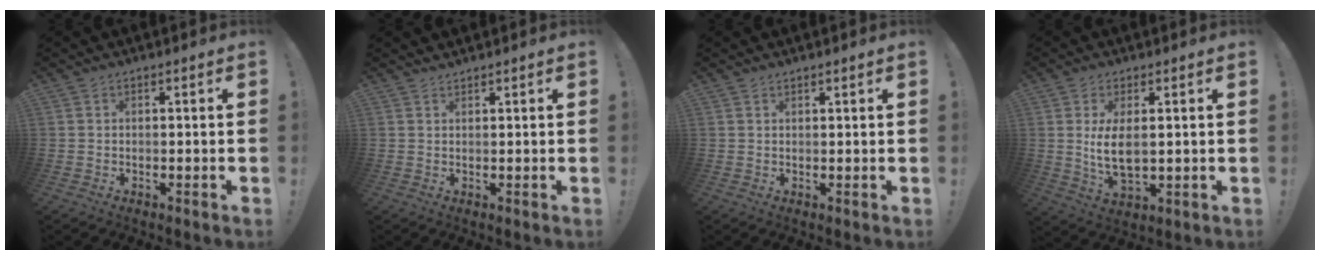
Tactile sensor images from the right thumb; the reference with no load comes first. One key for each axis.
{"total": 1.2, "fx": 1.2, "fy": 0.0, "fz": 0.0, "tx": 0.008, "ty": -0.005, "tz": 0.021}
{"total": 0.9, "fx": 0.8, "fy": 0.0, "fz": 0.2, "tx": 0.002, "ty": -0.003, "tz": 0.014}
{"total": 7.7, "fx": 1.3, "fy": 3.3, "fz": 6.8, "tx": -0.129, "ty": -0.020, "tz": 0.020}